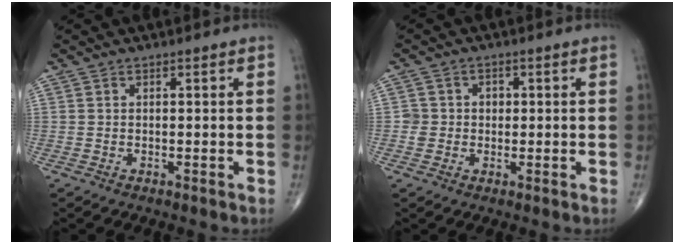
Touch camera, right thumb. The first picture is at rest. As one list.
[{"total": 3.5, "force": [0.1, 3.2, 1.5], "torque": [-0.006, 0.010, 0.002]}]